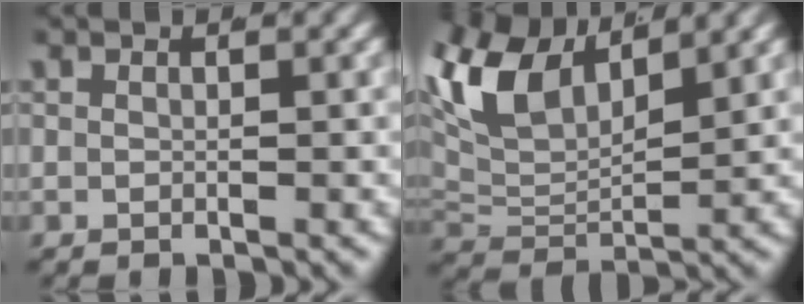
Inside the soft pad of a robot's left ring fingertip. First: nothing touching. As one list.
[{"total": 9.9, "force": [3.7, 6.1, 6.8], "torque": [-0.160, -0.014, 0.075]}]